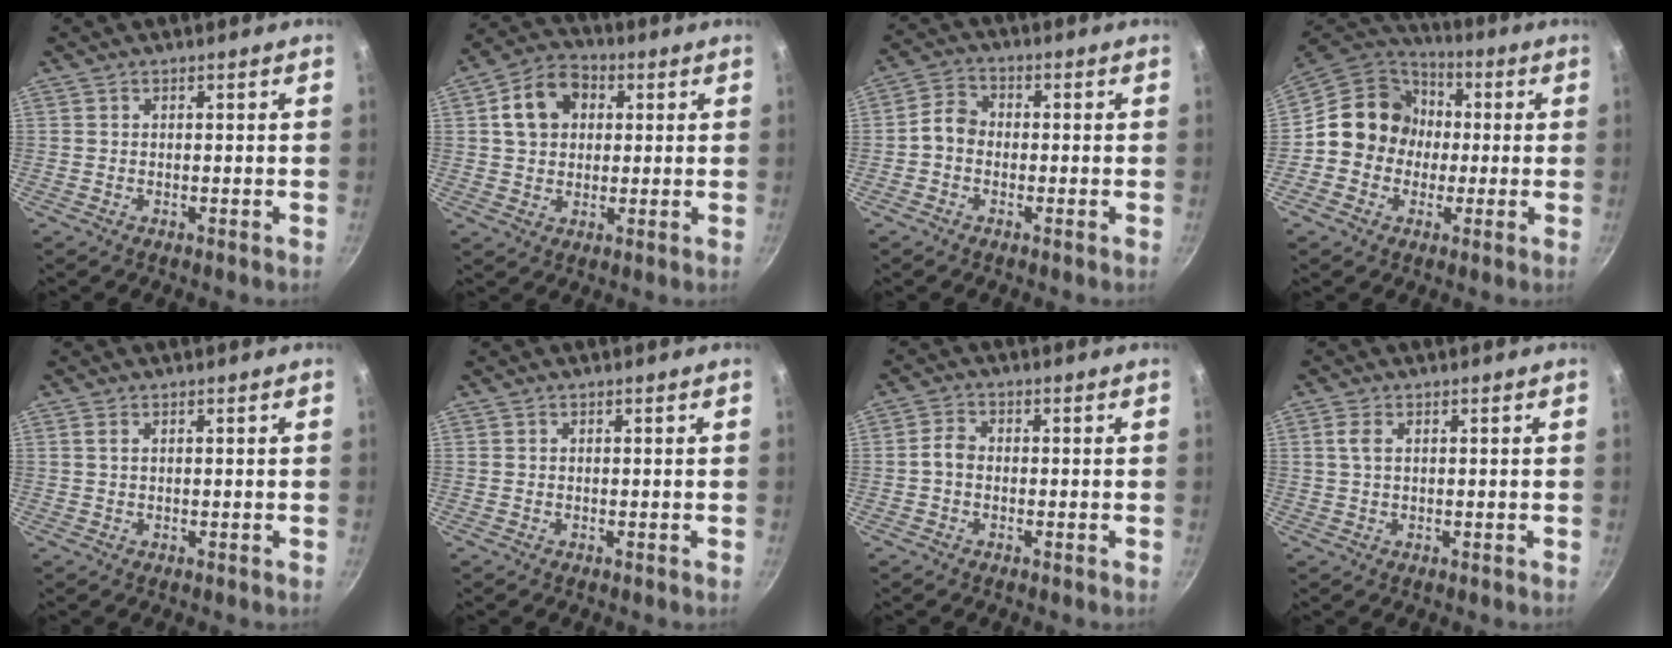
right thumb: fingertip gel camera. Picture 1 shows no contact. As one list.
[{"total": 10.4, "force": [2.6, 8.0, 6.0], "torque": [-0.076, 0.017, 0.032]}, {"total": 4.5, "force": [-1.0, 3.7, 2.5], "torque": [-0.031, 0.021, -0.033]}, {"total": 13.4, "force": [0.0, 12.2, 5.5], "torque": [-0.048, 0.033, -0.018]}, {"total": 0.9, "force": [0.4, 0.4, 0.8], "torque": [-0.015, 0.001, 0.008]}, {"total": 0.0}, {"total": 2.7, "force": [-0.6, 2.0, 1.8], "torque": [-0.032, 0.016, -0.018]}, {"total": 2.3, "force": [0.7, 1.2, 1.9], "torque": [-0.040, 0.003, 0.013]}]